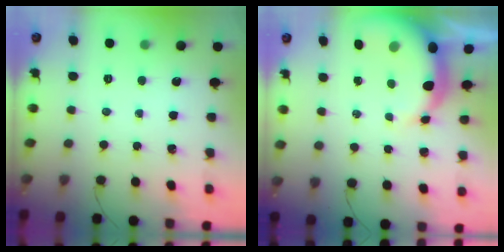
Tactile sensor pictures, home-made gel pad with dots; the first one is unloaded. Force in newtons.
{"total": 7.7, "press": 7.5, "slide": 1.7}